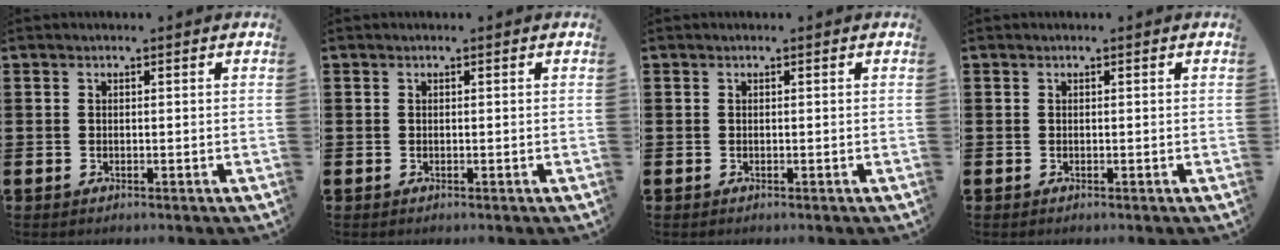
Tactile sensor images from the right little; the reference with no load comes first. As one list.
[{"total": 0.0}, {"total": 0.0}, {"total": 0.0}]